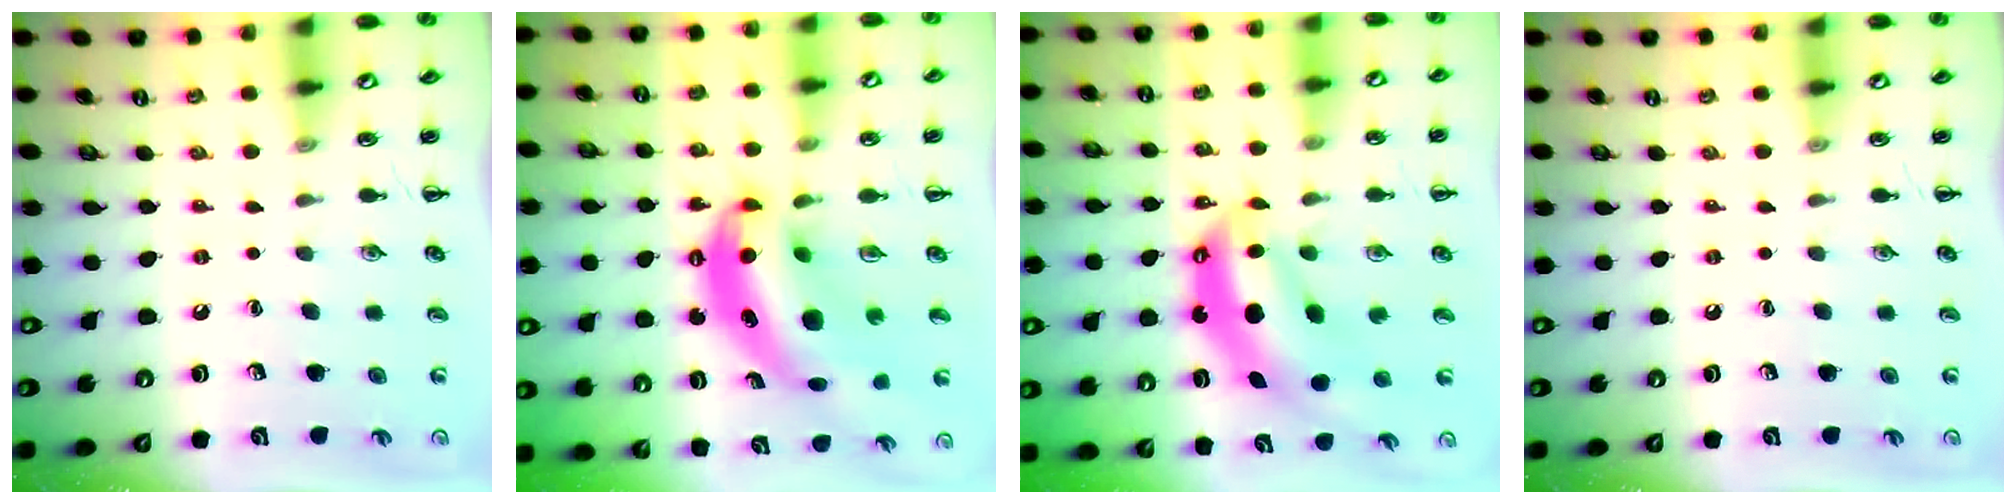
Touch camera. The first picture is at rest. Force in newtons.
{"total": 10.8, "press": 10.4, "slide": 2.8}
{"total": 8.2, "press": 8.0, "slide": 1.9}
{"total": 0.0}